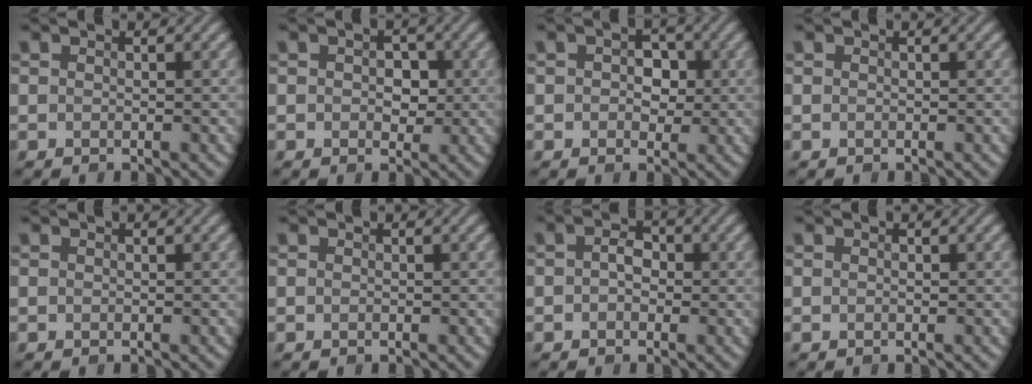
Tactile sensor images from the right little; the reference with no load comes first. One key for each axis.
{"total": 2.5, "fx": 0.2, "fy": 1.9, "fz": 1.6, "tx": -0.014, "ty": 0.005, "tz": -0.008}
{"total": 3.3, "fx": 0.4, "fy": 2.6, "fz": 2.0, "tx": -0.014, "ty": 0.009, "tz": -0.019}
{"total": 0.0}
{"total": 0.0}
{"total": 0.0}
{"total": 2.2, "fx": 0.1, "fy": 1.7, "fz": 1.4, "tx": -0.019, "ty": 0.009, "tz": -0.013}
{"total": 0.0}